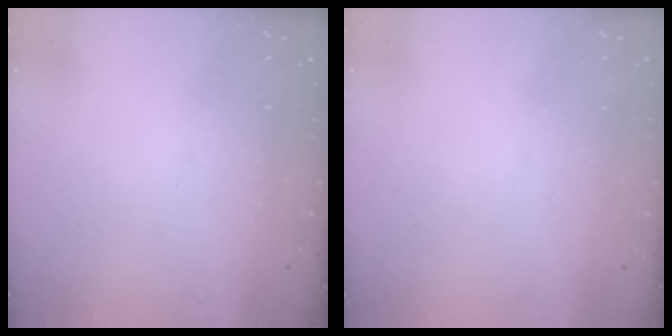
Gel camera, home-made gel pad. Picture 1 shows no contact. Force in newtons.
{"total": 1.6, "press": 1.6, "slide": 0.1}